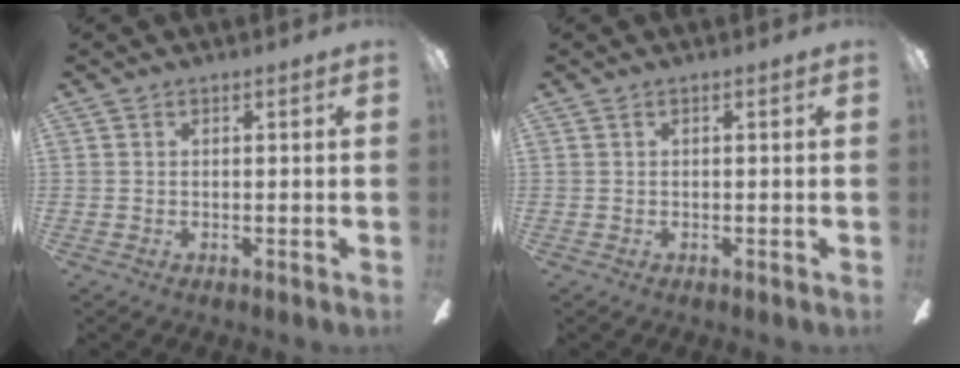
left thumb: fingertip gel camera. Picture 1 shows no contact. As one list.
[{"total": 0.0}]